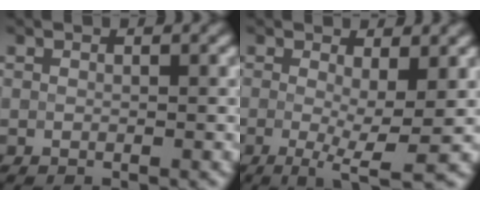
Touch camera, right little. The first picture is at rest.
{"total": 4.5, "force": [-0.5, 0.8, 4.4], "torque": [-0.073, -0.015, -0.009]}